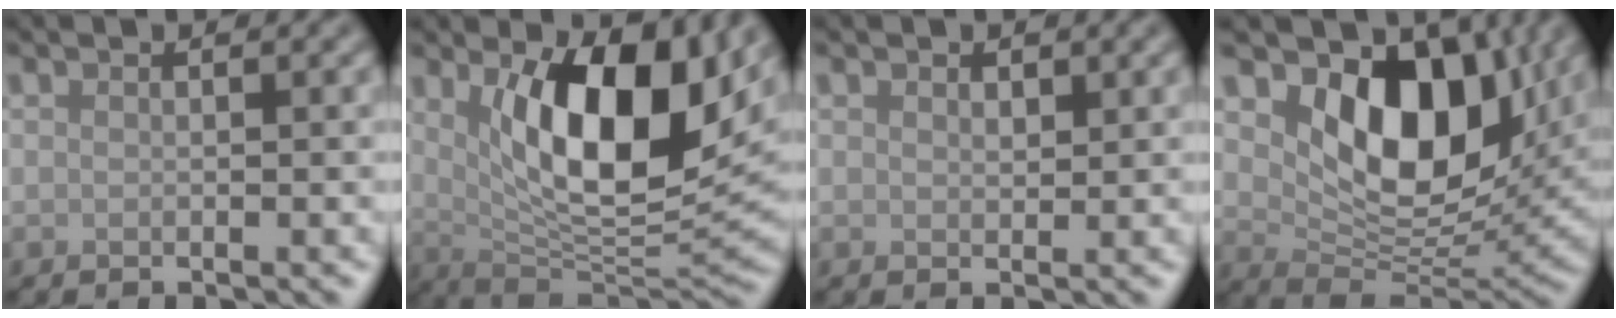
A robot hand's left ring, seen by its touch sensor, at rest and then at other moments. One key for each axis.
{"total": 11.7, "fx": 3.0, "fy": 4.8, "fz": 10.2, "tx": -0.153, "ty": -0.010, "tz": 0.054}
{"total": 0.8, "fx": 0.6, "fy": 0.5, "fz": 0.3, "tx": -0.005, "ty": -0.003, "tz": 0.010}
{"total": 10.2, "fx": 3.7, "fy": 6.3, "fz": 7.1, "tx": -0.106, "ty": -0.021, "tz": 0.065}